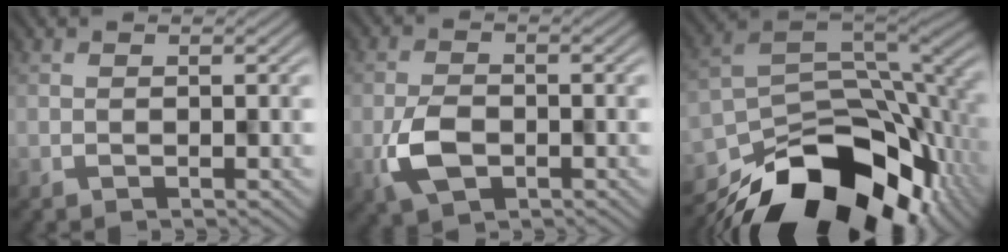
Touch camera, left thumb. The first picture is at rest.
{"total": 5.0, "force": [-1.8, 3.1, 3.5], "torque": [-0.078, -0.009, -0.042]}
{"total": 17.8, "force": [-10.6, 9.1, 11.0], "torque": [-0.192, -0.049, -0.158]}